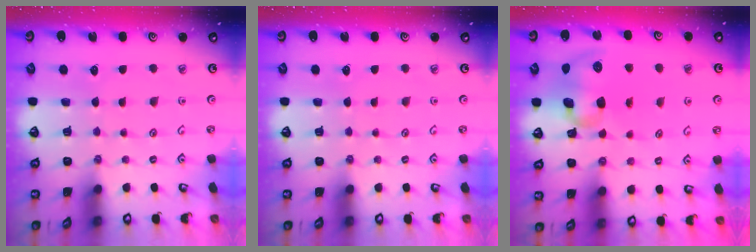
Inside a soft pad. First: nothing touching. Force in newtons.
{"total": 0.0}
{"total": 12.6, "press": 12.4, "slide": 2.0}